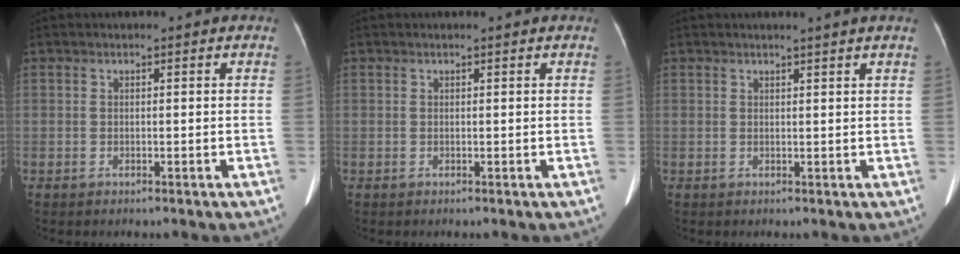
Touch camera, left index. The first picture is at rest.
{"total": 0.8, "force": [0.7, -0.1, 0.2], "torque": [-0.009, 0.005, 0.014]}
{"total": 2.0, "force": [1.7, -0.7, 0.7], "torque": [-0.020, -0.004, 0.028]}